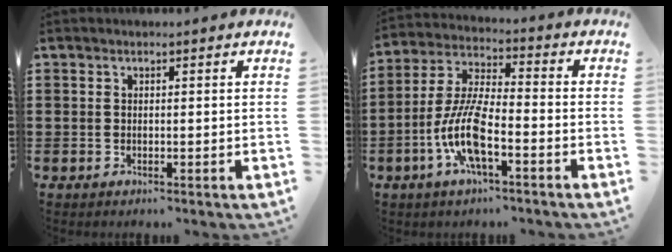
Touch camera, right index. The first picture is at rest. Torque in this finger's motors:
{"motor_torque": [2.14, 0.00, 1.05, 0.21]}